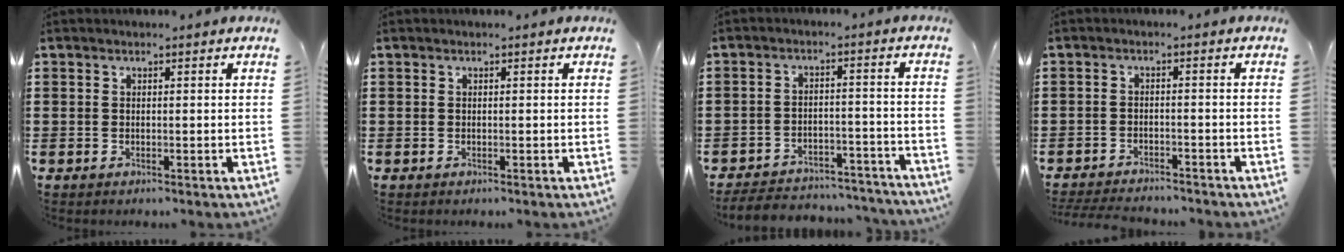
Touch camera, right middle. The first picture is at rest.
{"total": 0.0}
{"total": 5.3, "force": [-5.2, 0.6, 0.7], "torque": [-0.016, 0.007, -0.105]}
{"total": 3.1, "force": [-3.0, 0.3, 0.2], "torque": [-0.015, -0.005, -0.066]}